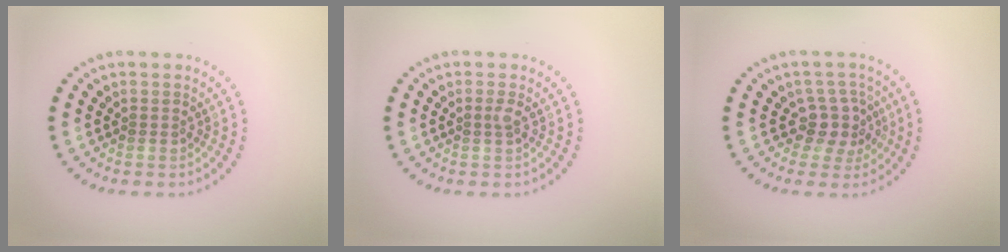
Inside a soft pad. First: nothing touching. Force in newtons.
{"total": 0.9, "press": 0.6, "slide": 0.6}
{"total": 2.9, "press": 2.3, "slide": 1.8}